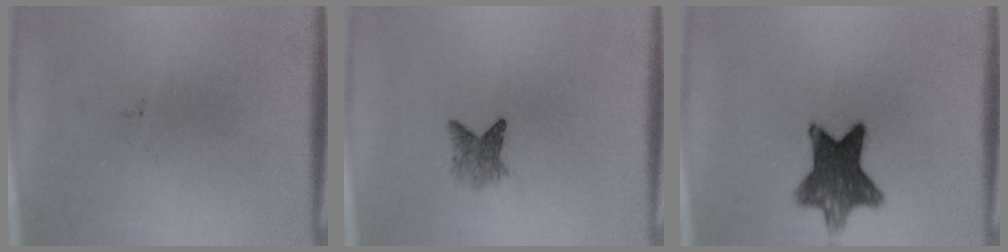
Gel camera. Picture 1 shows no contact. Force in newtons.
{"total": 2.5}
{"total": 9.9}